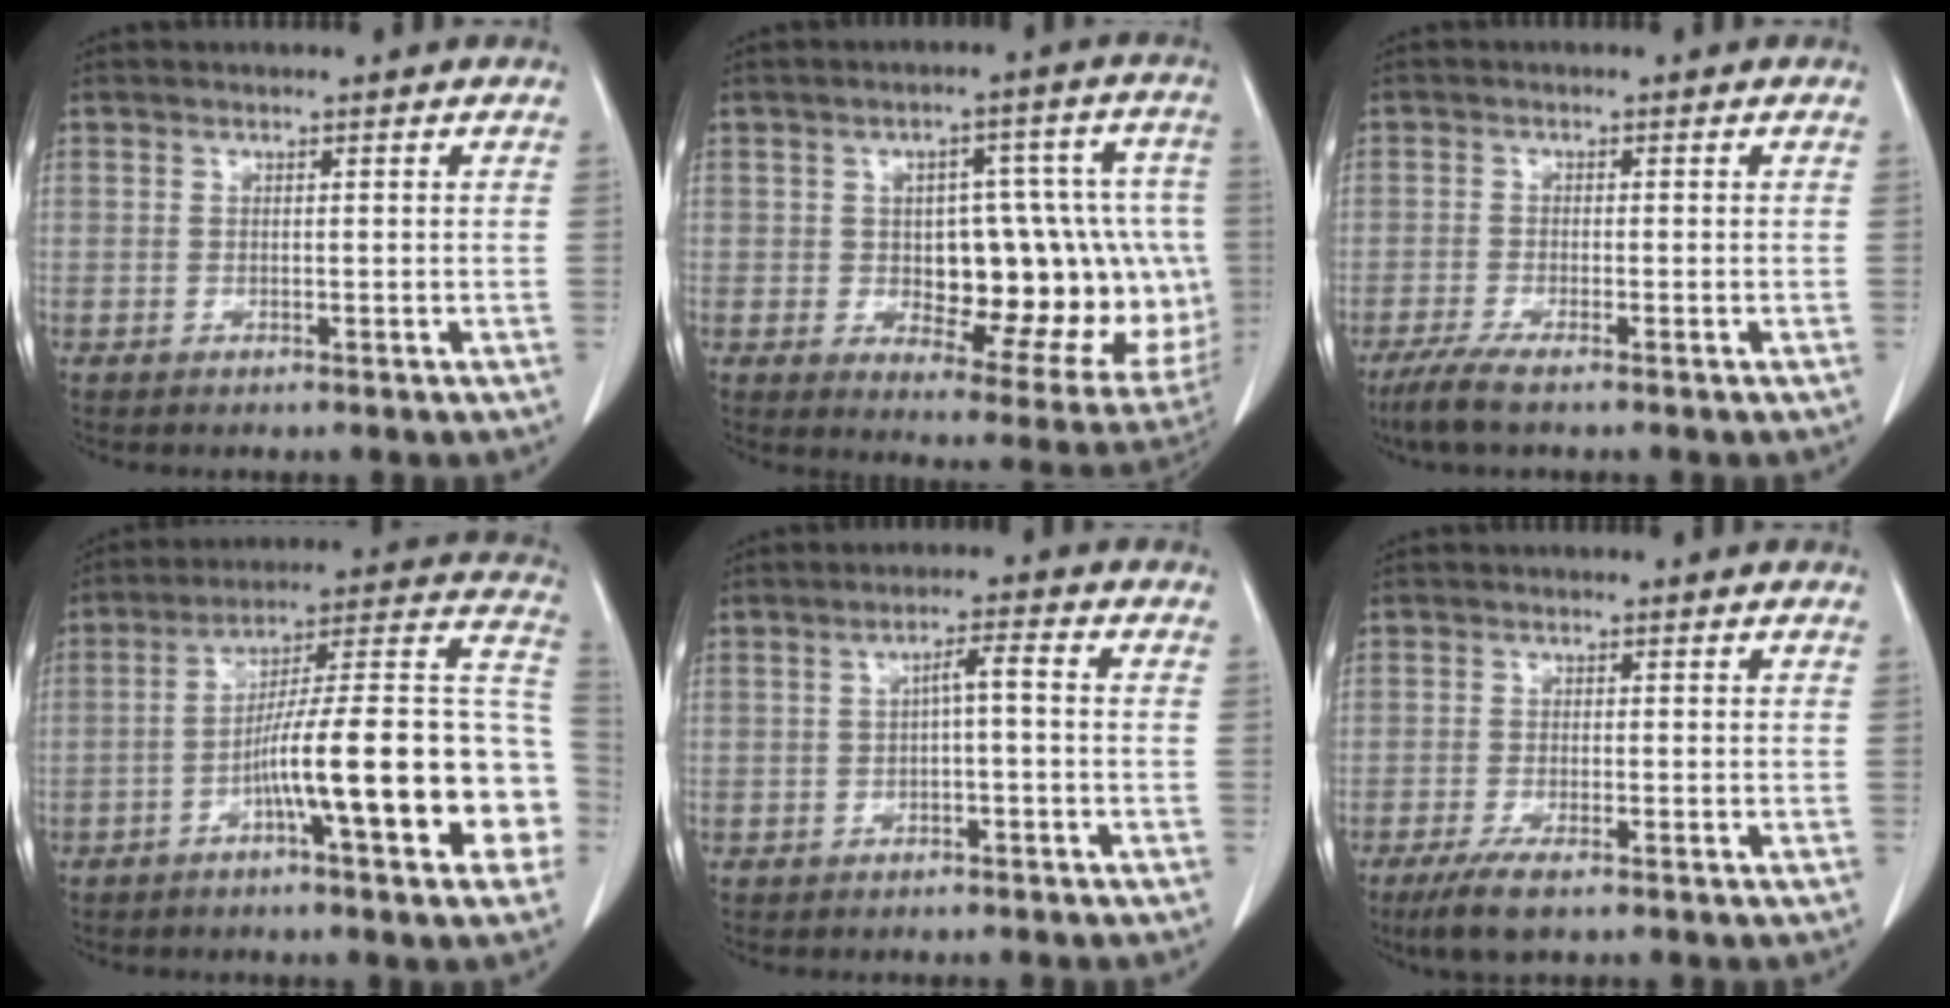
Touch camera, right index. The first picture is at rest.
{"total": 21.2, "force": [-1.3, 9.0, 19.2], "torque": [-0.190, 0.032, 0.012]}
{"total": 3.7, "force": [-2.7, 0.1, 2.6], "torque": [-0.055, -0.011, -0.056]}
{"total": 21.4, "force": [-6.0, 2.2, 20.5], "torque": [-0.225, 0.035, -0.087]}
{"total": 3.0, "force": [-0.2, 0.4, 3.0], "torque": [-0.051, 0.013, -0.003]}
{"total": 4.5, "force": [-3.0, 0.9, 3.2], "torque": [-0.066, -0.010, -0.052]}